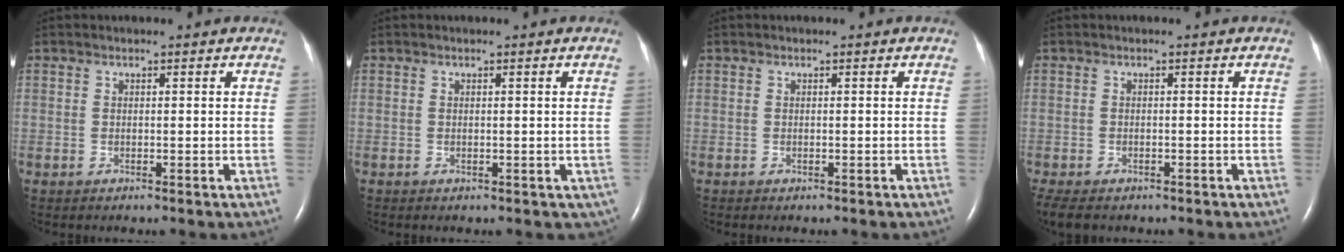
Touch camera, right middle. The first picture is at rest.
{"total": 1.1, "force": [-0.2, 0.8, 0.7], "torque": [-0.003, 0.001, 0.004]}
{"total": 0.0}
{"total": 6.3, "force": [-4.8, 2.8, 3.1], "torque": [-0.060, -0.014, -0.072]}